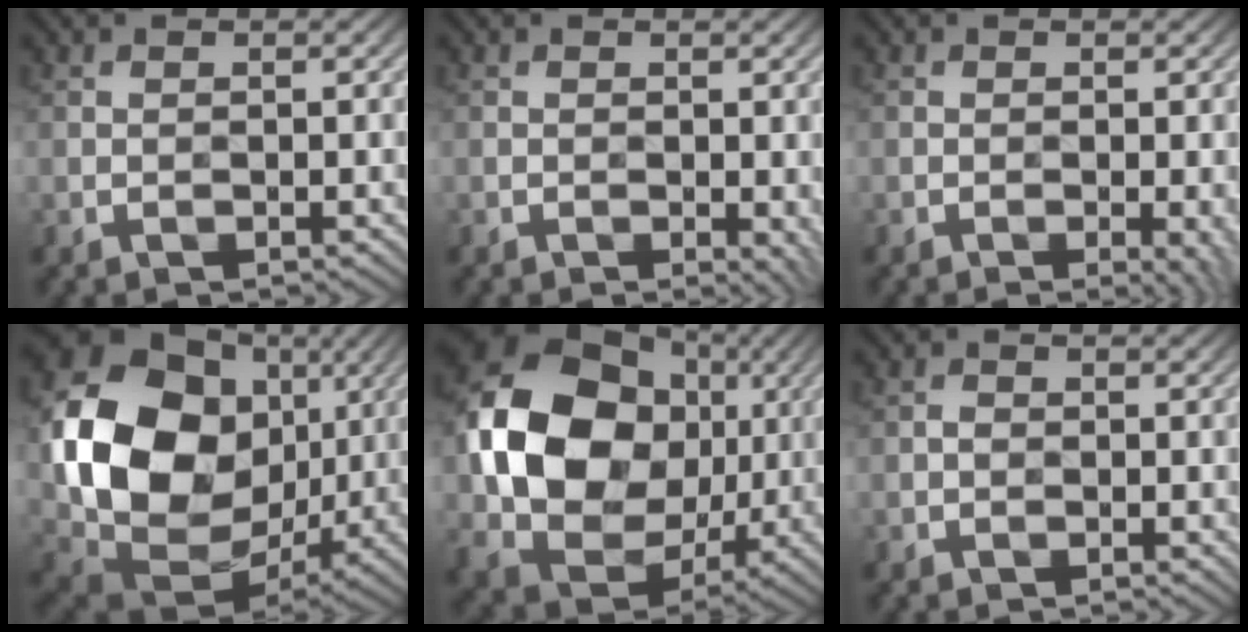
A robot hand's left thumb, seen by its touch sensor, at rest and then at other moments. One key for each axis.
{"total": 1.7, "fx": -0.4, "fy": 0.7, "fz": 1.5, "tx": -0.019, "ty": -0.007, "tz": -0.004}
{"total": 2.4, "fx": -0.8, "fy": 0.5, "fz": 2.3, "tx": -0.031, "ty": -0.002, "tz": -0.012}
{"total": 20.2, "fx": 2.8, "fy": 15.8, "fz": 12.4, "tx": -0.304, "ty": -0.025, "tz": 0.071}
{"total": 18.2, "fx": 2.3, "fy": 14.4, "fz": 11.0, "tx": -0.246, "ty": -0.007, "tz": 0.044}
{"total": 1.0, "fx": -0.2, "fy": 0.8, "fz": 0.6, "tx": -0.011, "ty": -0.002, "tz": -0.007}